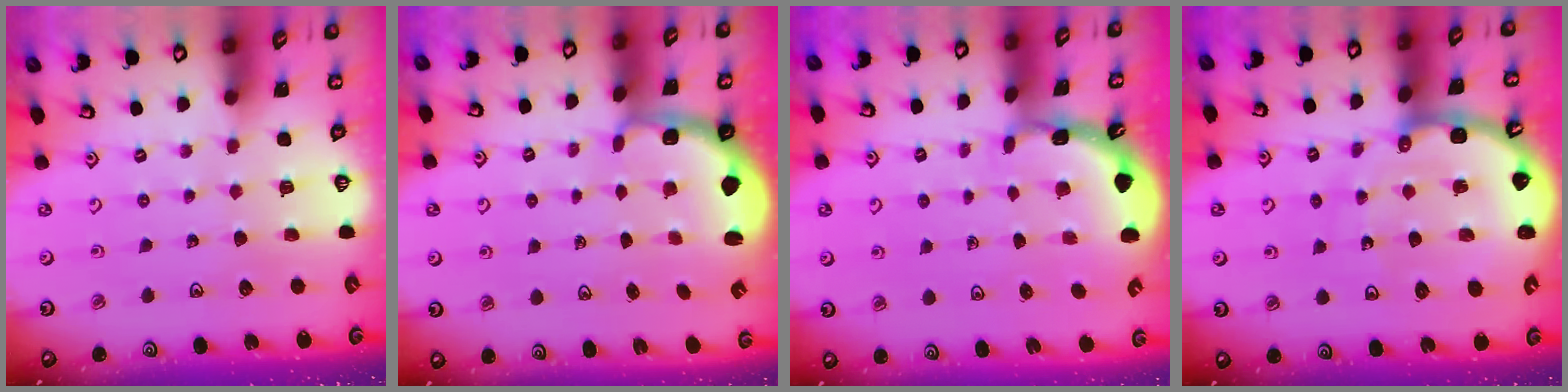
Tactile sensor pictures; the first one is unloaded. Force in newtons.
{"total": 2.4, "press": 1.2, "slide": 2.1}
{"total": 1.6, "press": 1.6, "slide": 0.1}
{"total": 9.7, "press": 9.7, "slide": 1.2}